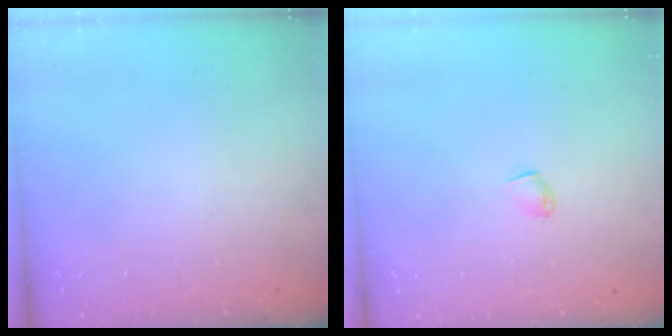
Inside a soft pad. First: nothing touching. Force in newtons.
{"total": 3.8, "press": 3.7, "slide": 0.8}